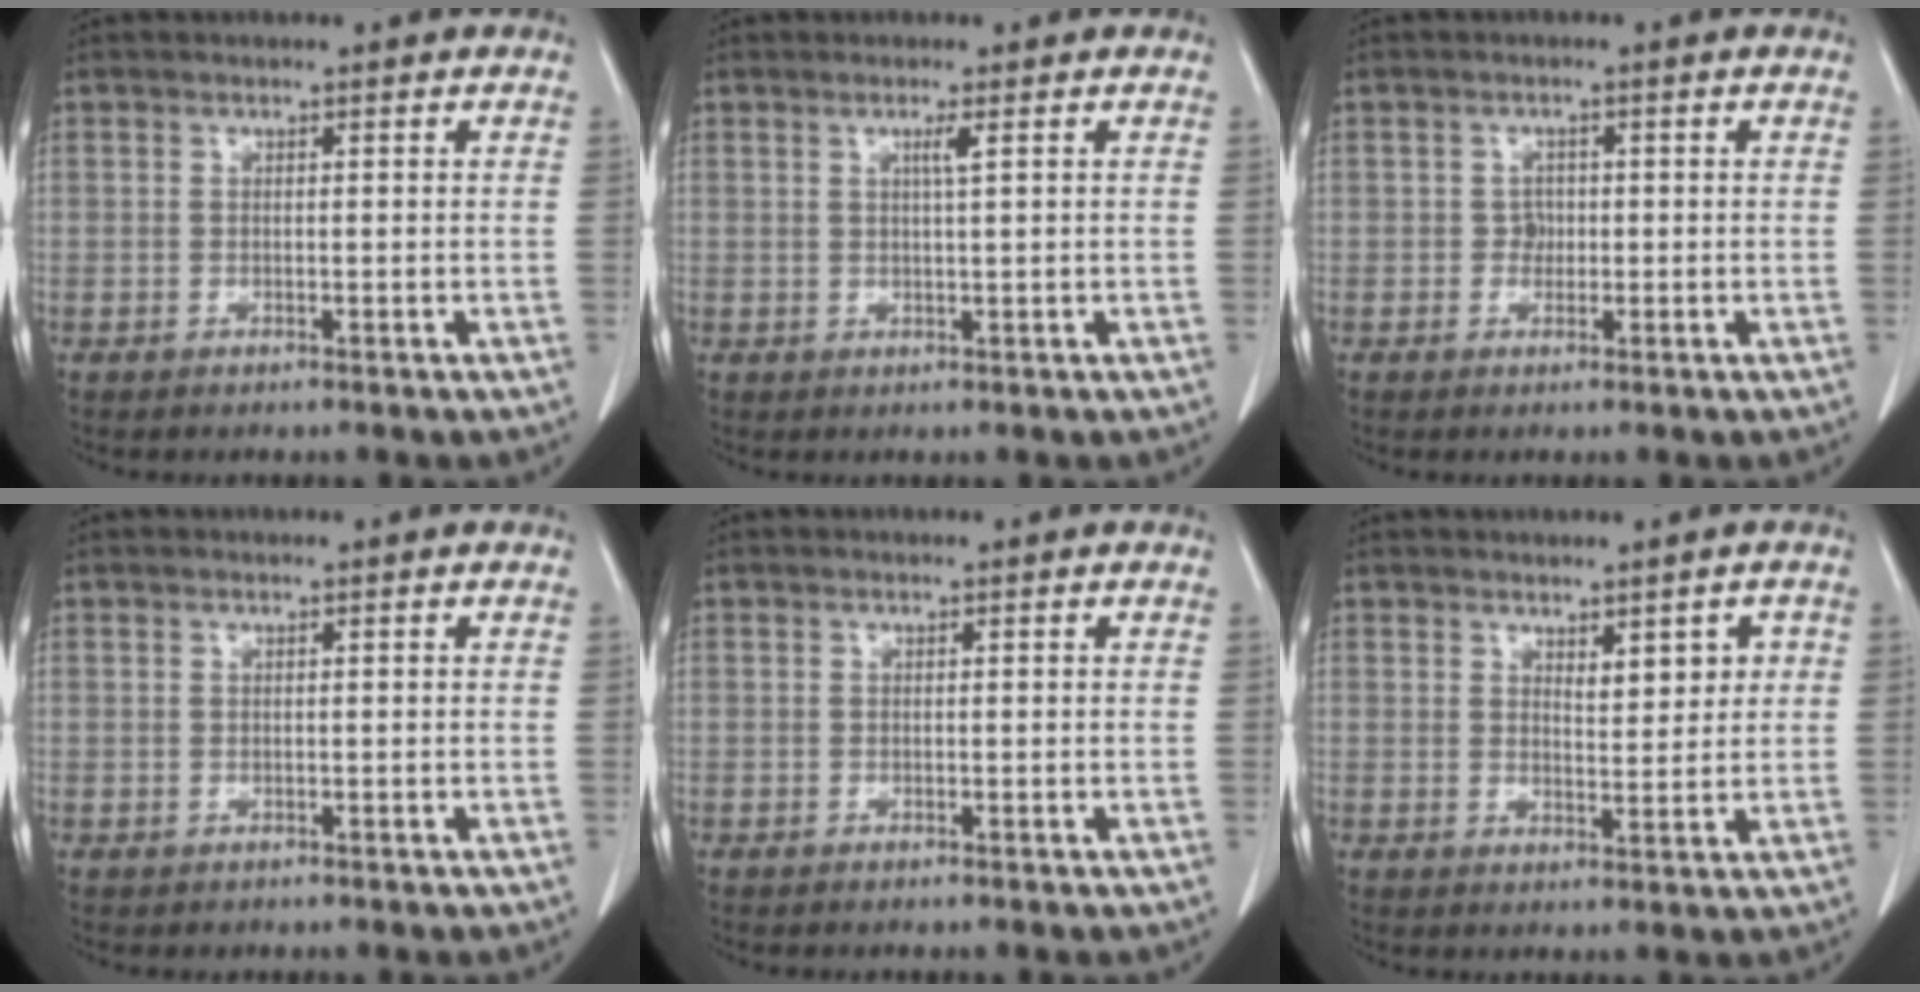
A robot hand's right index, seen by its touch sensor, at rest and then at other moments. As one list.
[{"total": 1.5, "force": [0.6, -0.3, 1.3], "torque": [-0.027, -0.002, 0.011]}, {"total": 1.4, "force": [-0.1, 1.3, 0.5], "torque": [-0.001, 0.008, -0.001]}, {"total": 0.6, "force": [-0.3, 0.5, -0.1], "torque": [-0.004, 0.006, -0.004]}, {"total": 0.0}, {"total": 3.6, "force": [1.5, 1.5, 2.9], "torque": [-0.043, 0.002, 0.027]}]